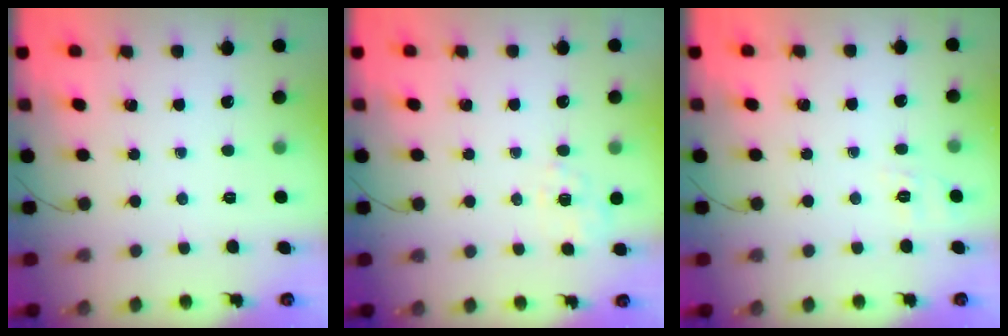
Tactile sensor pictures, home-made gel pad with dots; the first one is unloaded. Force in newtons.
{"total": 2.5, "press": 1.8, "slide": 1.7}
{"total": 1.9, "press": 0.4, "slide": 1.9}